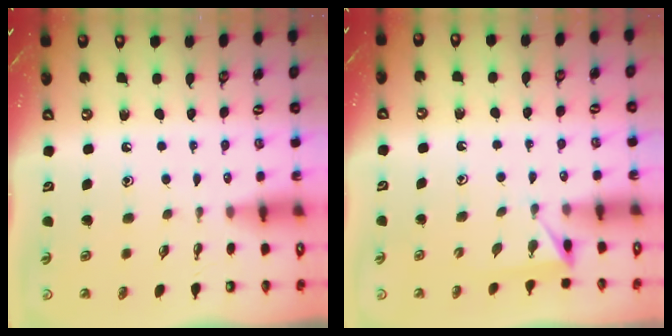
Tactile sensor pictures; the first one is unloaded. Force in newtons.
{"total": 2.8, "press": 2.8, "slide": 0.5}